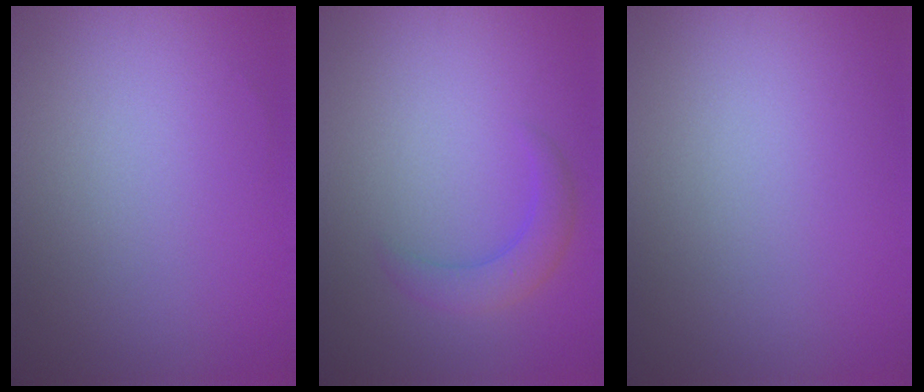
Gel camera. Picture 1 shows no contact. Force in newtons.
{"total": 2.5, "press": 2.5, "slide": 0.2}
{"total": 0.0}